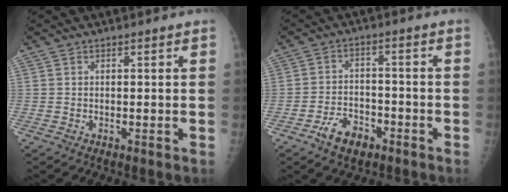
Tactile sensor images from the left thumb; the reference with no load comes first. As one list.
[{"total": 6.6, "force": [-4.1, 3.8, 3.4], "torque": [-0.047, 0.027, -0.070]}]